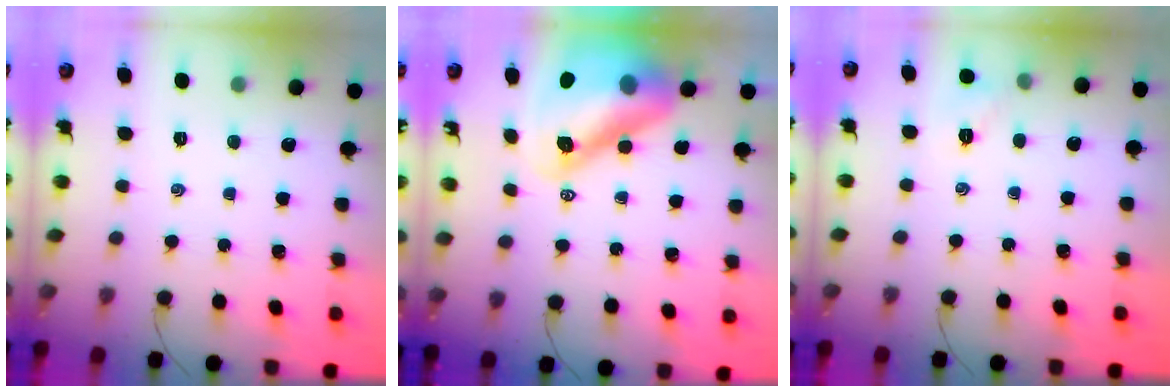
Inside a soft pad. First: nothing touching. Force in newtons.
{"total": 17.1, "press": 16.3, "slide": 5.2}
{"total": 5.8, "press": 5.5, "slide": 1.6}